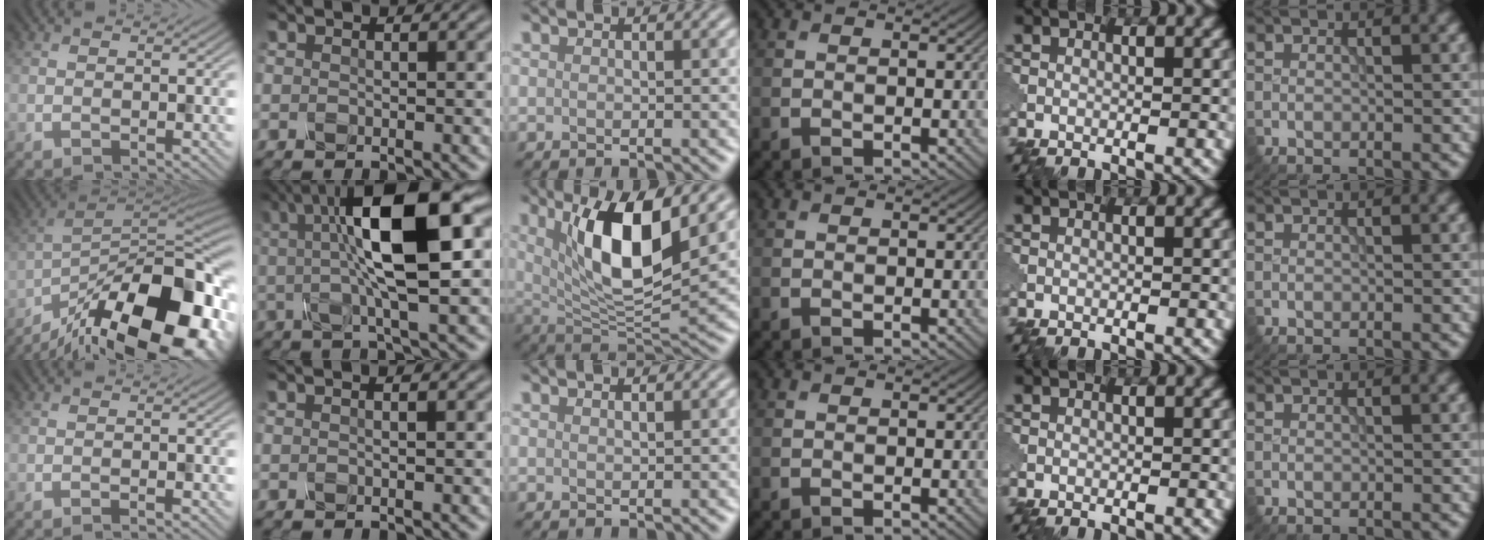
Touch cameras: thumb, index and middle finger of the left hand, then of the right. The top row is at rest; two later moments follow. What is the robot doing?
{"motion": "assemble", "object": "glue stick"}